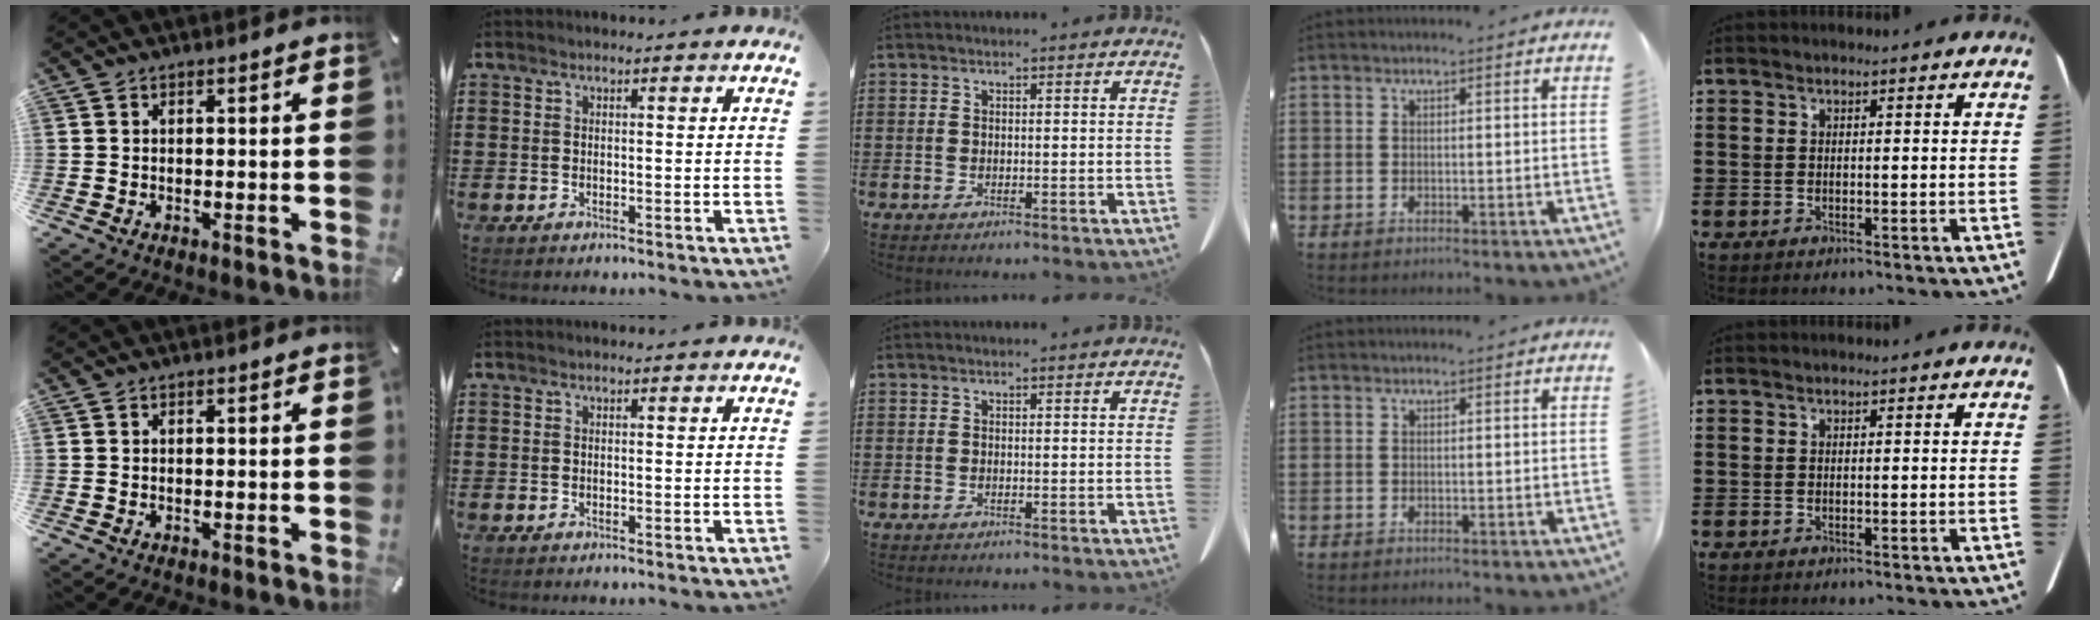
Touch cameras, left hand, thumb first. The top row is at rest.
{}